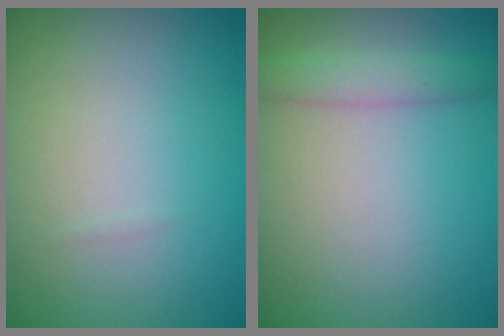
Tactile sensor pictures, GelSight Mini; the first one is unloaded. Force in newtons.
{"total": 2.2, "press": 2.2, "slide": 0.1}